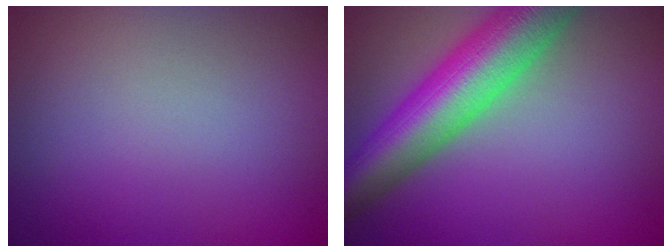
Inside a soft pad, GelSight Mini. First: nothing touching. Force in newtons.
{"total": 10.2, "press": 10.2, "slide": 0.5}